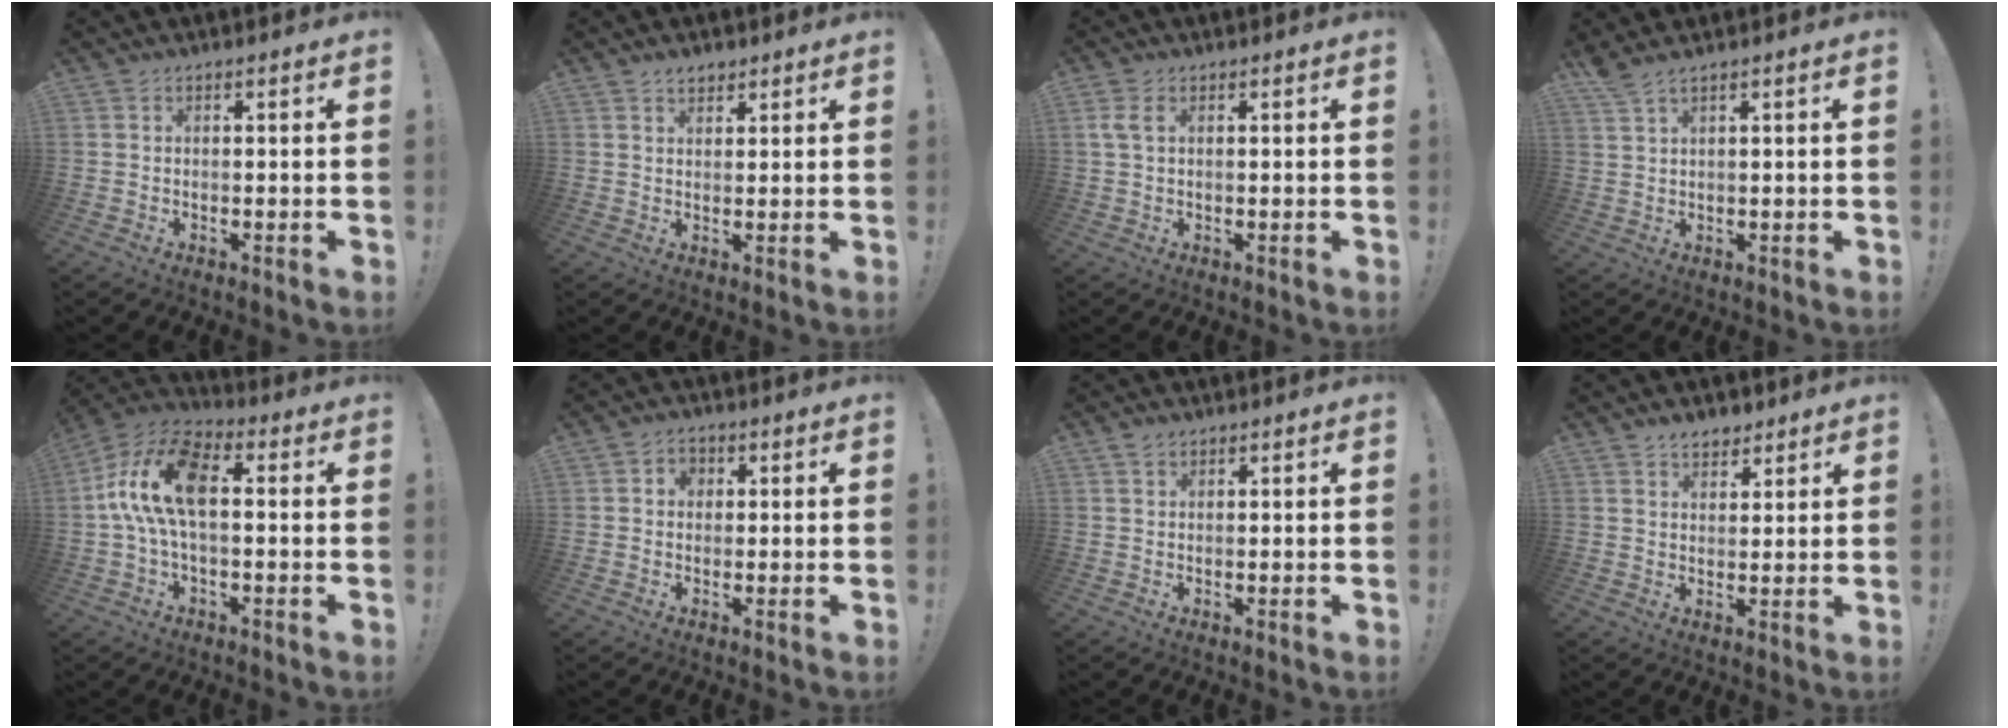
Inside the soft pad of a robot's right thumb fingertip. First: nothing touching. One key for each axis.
{"total": 2.8, "fx": 2.2, "fy": 1.4, "fz": 0.8, "tx": -0.001, "ty": -0.016, "tz": 0.038}
{"total": 3.4, "fx": 1.2, "fy": 1.9, "fz": 2.6, "tx": -0.058, "ty": 0.007, "tz": 0.025}
{"total": 2.7, "fx": 2.1, "fy": 0.1, "fz": 1.7, "tx": -0.041, "ty": -0.010, "tz": 0.040}
{"total": 15.0, "fx": 1.5, "fy": 7.4, "fz": 13.0, "tx": -0.255, "ty": 0.010, "tz": 0.028}
{"total": 3.4, "fx": 0.3, "fy": 3.0, "fz": 1.5, "tx": -0.023, "ty": 0.003, "tz": 0.004}
{"total": 1.3, "fx": 1.1, "fy": 0.6, "fz": 0.5, "tx": -0.008, "ty": -0.003, "tz": 0.020}
{"total": 4.6, "fx": 3.7, "fy": 2.5, "fz": 1.0, "tx": -0.005, "ty": -0.022, "tz": 0.067}